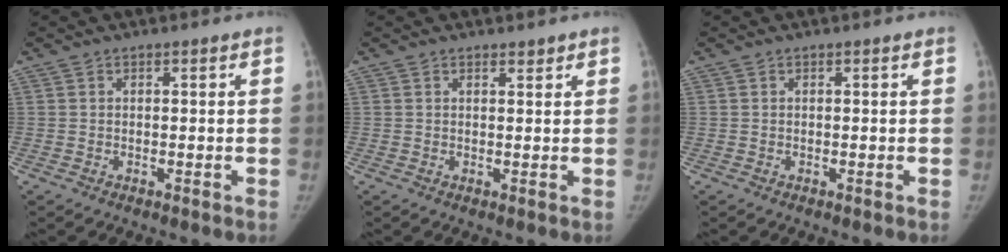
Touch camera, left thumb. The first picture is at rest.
{"total": 1.0, "force": [0.9, 0.4, 0.3], "torque": [0.000, -0.007, 0.011]}
{"total": 0.0}